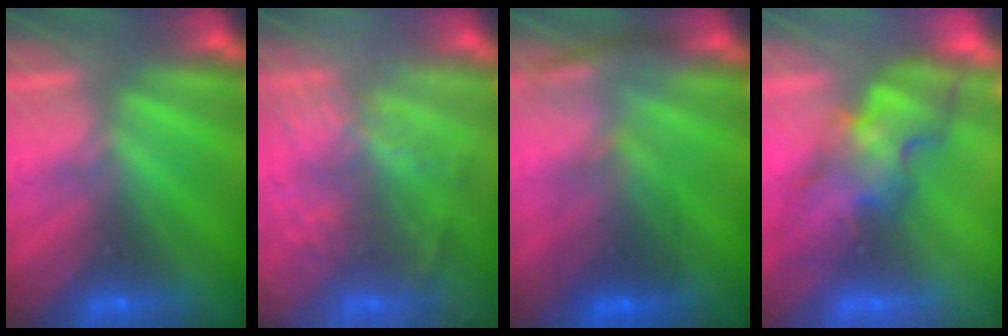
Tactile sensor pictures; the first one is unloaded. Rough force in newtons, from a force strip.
{"total": 5.8}
{"total": 2.7}
{"total": 3.3}